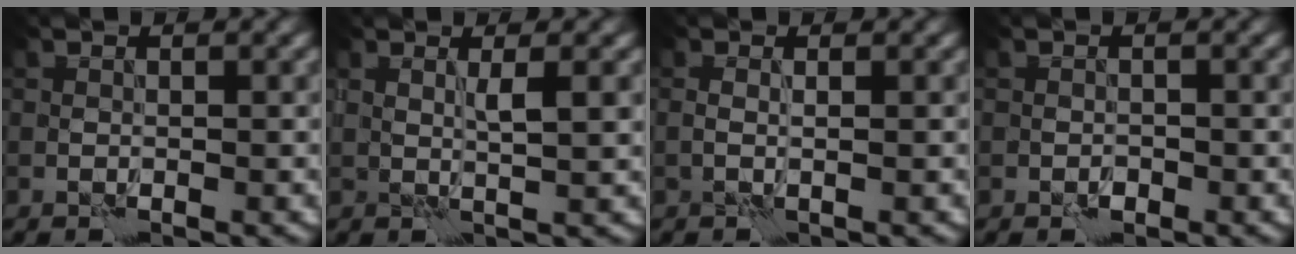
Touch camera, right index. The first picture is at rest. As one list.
[{"total": 1.8, "force": [1.1, -0.1, 1.5], "torque": [-0.027, -0.004, 0.022]}, {"total": 0.6, "force": [0.2, -0.1, 0.5], "torque": [-0.011, -0.005, 0.003]}, {"total": 0.5, "force": [-0.2, 0.4, 0.2], "torque": [0.000, 0.001, -0.004]}]